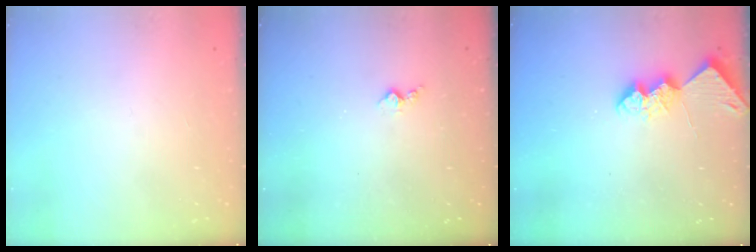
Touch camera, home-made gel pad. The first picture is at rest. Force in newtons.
{"total": 3.7, "press": 3.7, "slide": 0.4}
{"total": 10.0, "press": 10.0, "slide": 0.9}